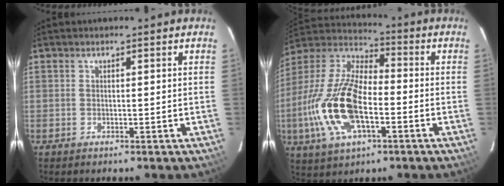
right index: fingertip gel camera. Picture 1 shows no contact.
{"total": 19.5, "force": [-5.1, 8.9, 16.6], "torque": [-0.360, -0.007, -0.098]}